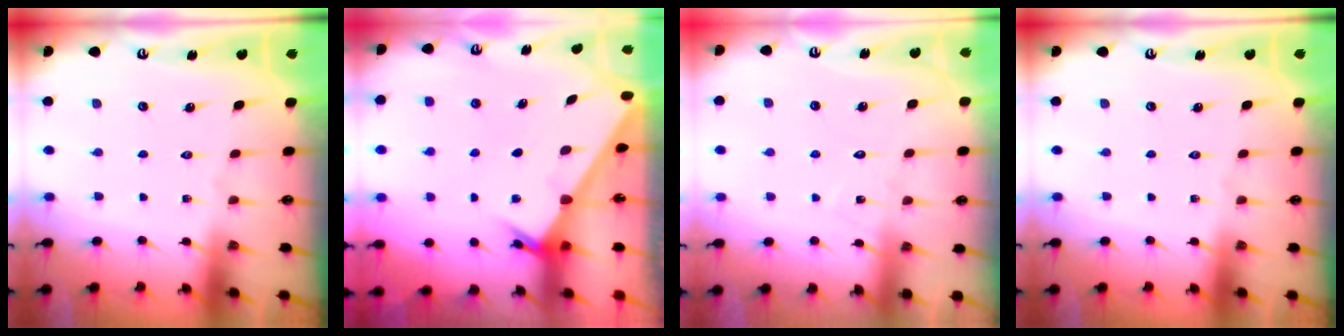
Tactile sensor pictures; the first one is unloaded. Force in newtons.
{"total": 2.2, "press": 2.2, "slide": 0.2}
{"total": 6.6, "press": 6.6, "slide": 0.6}
{"total": 0.0}